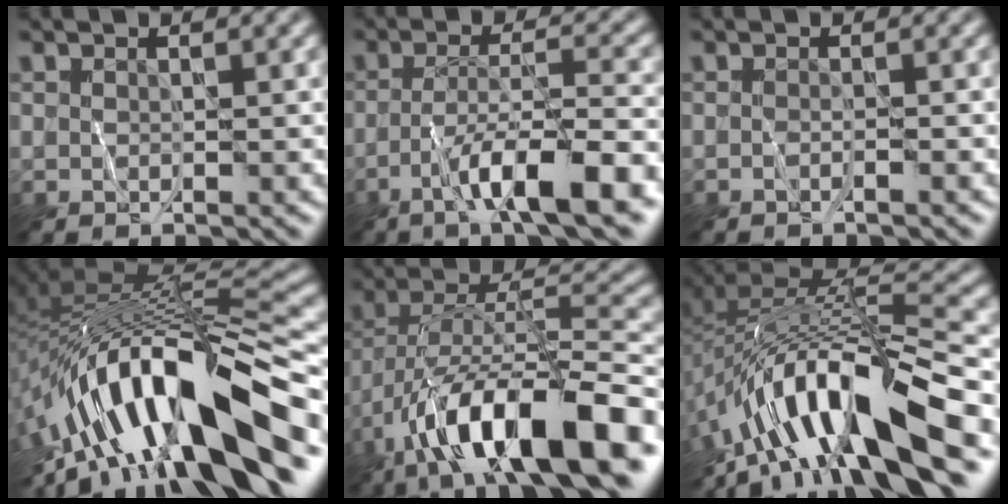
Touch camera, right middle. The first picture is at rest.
{"total": 7.9, "force": [-4.5, 1.2, 6.4], "torque": [-0.102, 0.009, -0.076]}
{"total": 0.6, "force": [-0.5, -0.2, 0.2], "torque": [-0.002, 0.001, -0.011]}
{"total": 14.7, "force": [-7.0, 4.6, 12.1], "torque": [-0.206, 0.029, -0.113]}
{"total": 14.5, "force": [-8.2, 4.8, 11.0], "torque": [-0.181, 0.014, -0.144]}
{"total": 13.2, "force": [-7.0, 3.9, 10.4], "torque": [-0.179, 0.021, -0.114]}